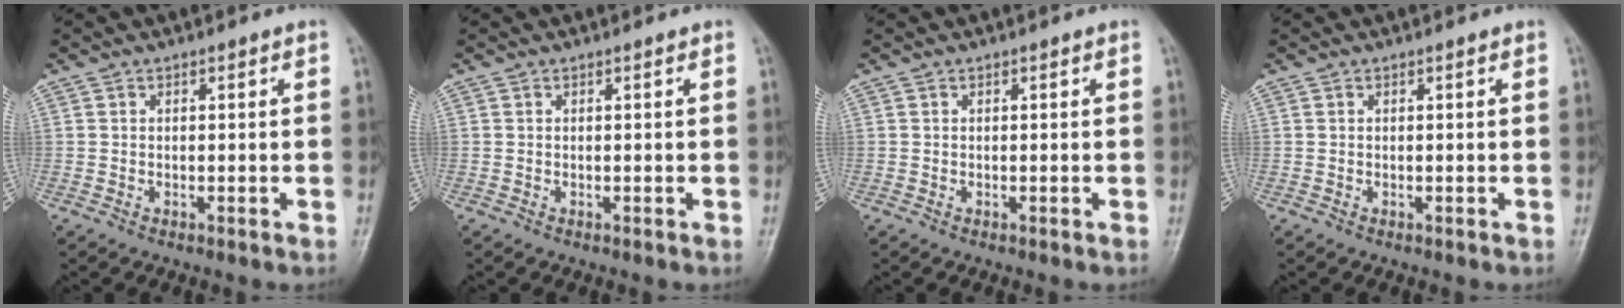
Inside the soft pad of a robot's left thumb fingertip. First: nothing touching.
{"total": 0.0}
{"total": 0.0}
{"total": 0.0}